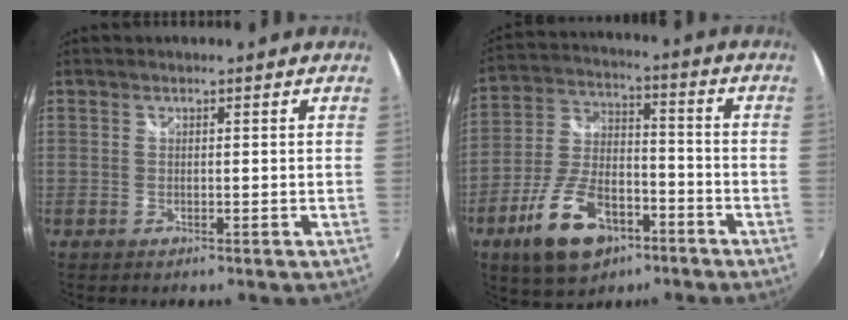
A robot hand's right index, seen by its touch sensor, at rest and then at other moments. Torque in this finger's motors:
{"motor_torque": [1.13, -1.01, 0.54, 0.13]}